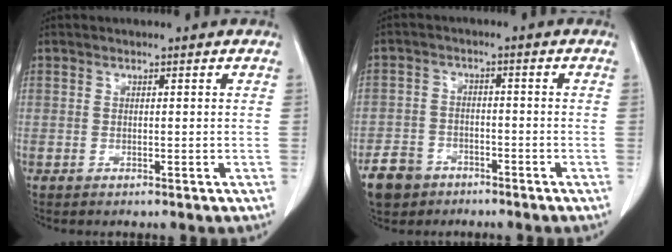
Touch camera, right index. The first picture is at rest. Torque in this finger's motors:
{"motor_torque": [-0.76, -0.53, -0.46, -0.14]}